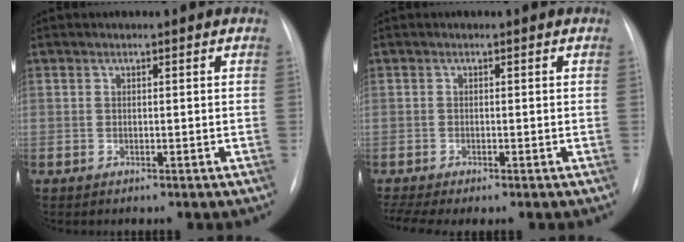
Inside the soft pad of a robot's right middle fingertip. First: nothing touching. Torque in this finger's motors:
{"motor_torque": [0.54, -0.47, 0.09, 0.01]}